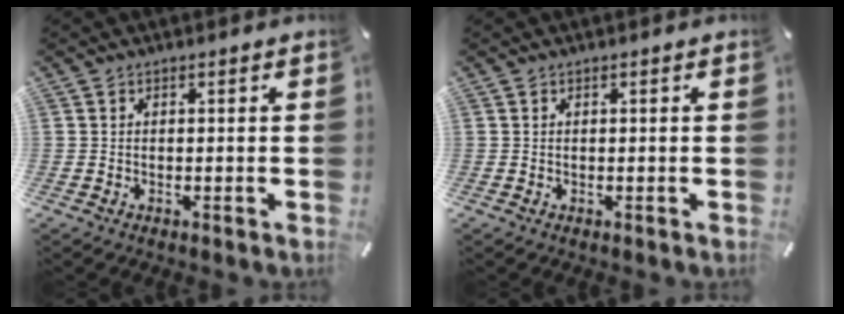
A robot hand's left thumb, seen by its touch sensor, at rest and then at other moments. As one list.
[{"total": 0.0}]